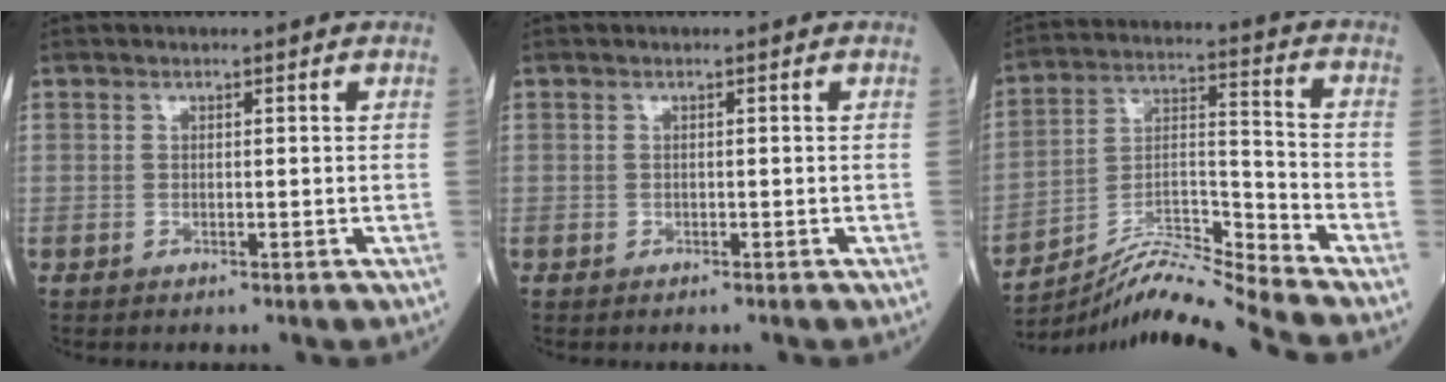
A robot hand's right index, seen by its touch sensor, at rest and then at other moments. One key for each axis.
{"total": 0.0}
{"total": 11.5, "fx": -10.7, "fy": -3.3, "fz": 2.4, "tx": -0.052, "ty": 0.028, "tz": -0.192}